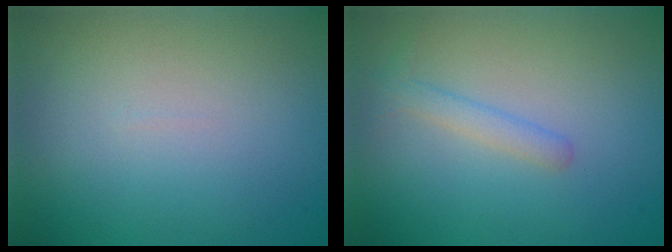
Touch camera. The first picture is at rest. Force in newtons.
{"total": 1.6, "press": 1.6, "slide": 0.0}